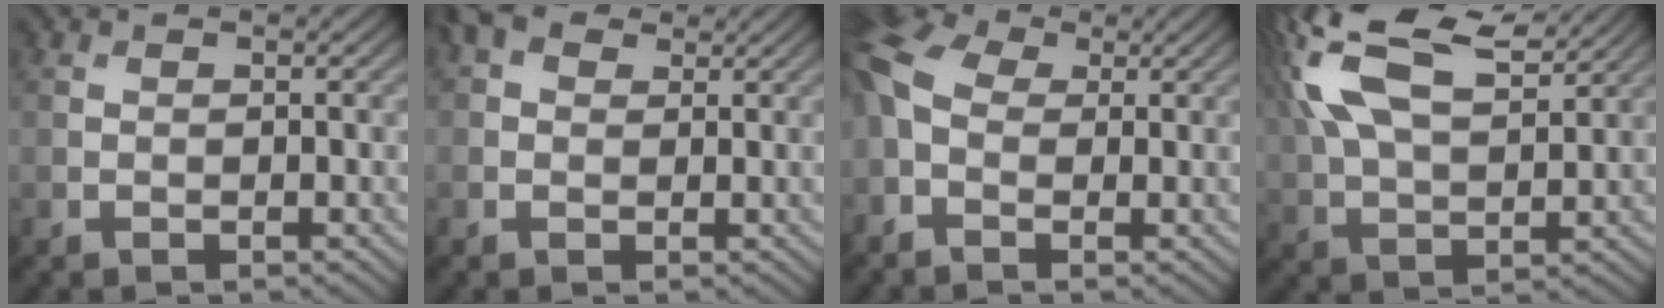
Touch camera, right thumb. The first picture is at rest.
{"total": 3.4, "force": [1.7, 2.3, 1.9], "torque": [-0.038, 0.009, 0.024]}
{"total": 9.0, "force": [0.0, 6.2, 6.5], "torque": [-0.179, 0.005, -0.009]}
{"total": 14.7, "force": [7.2, 6.6, 11.1], "torque": [-0.253, 0.029, 0.122]}